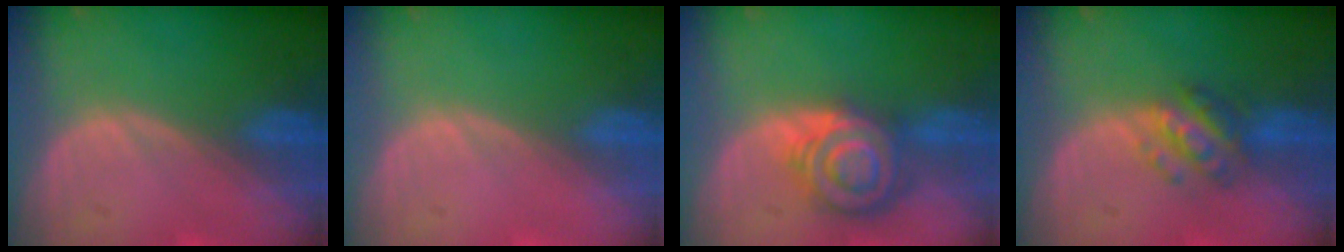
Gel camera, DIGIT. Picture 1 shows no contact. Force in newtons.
{"total": 0.0}
{"total": 7.8, "press": 7.8, "slide": 0.6}
{"total": 5.6, "press": 5.1, "slide": 2.2}